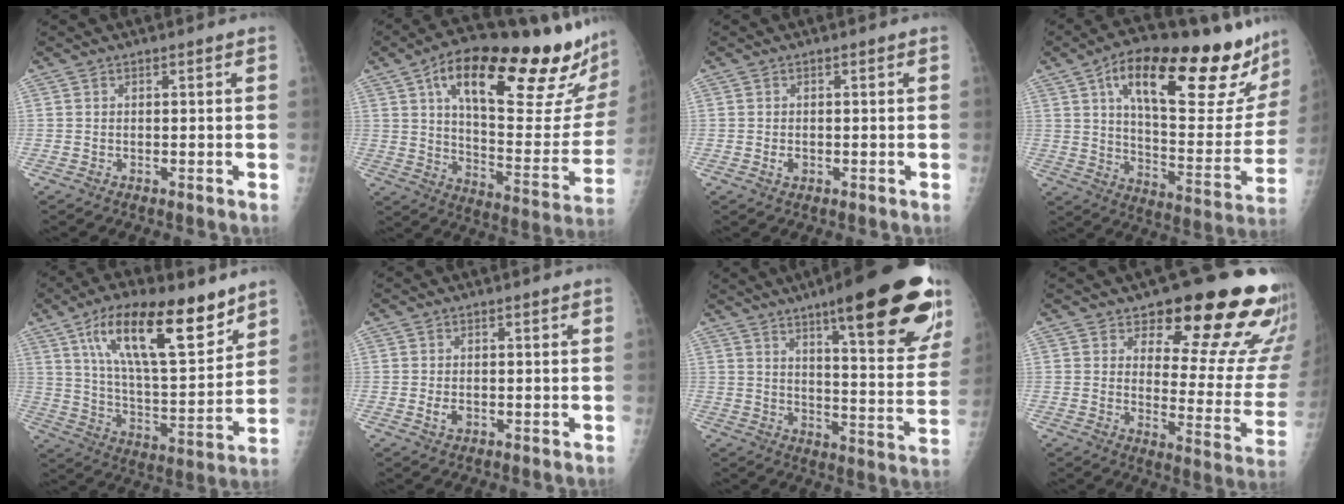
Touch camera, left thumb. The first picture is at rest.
{"total": 31.1, "force": [18.8, 8.5, 23.2], "torque": [-0.311, -0.049, 0.283]}
{"total": 1.2, "force": [-0.2, 0.9, 0.8], "torque": [-0.011, -0.001, -0.001]}
{"total": 29.3, "force": [17.7, 9.2, 21.5], "torque": [-0.282, -0.047, 0.267]}
{"total": 21.6, "force": [12.4, 7.6, 15.9], "torque": [-0.233, -0.055, 0.219]}
{"total": 1.8, "force": [-0.2, 1.2, 1.3], "torque": [-0.022, -0.002, -0.002]}
{"total": 26.0, "force": [15.7, 5.7, 20.0], "torque": [-0.242, -0.064, 0.215]}
{"total": 20.6, "force": [14.8, 7.0, 12.5], "torque": [-0.110, -0.102, 0.183]}